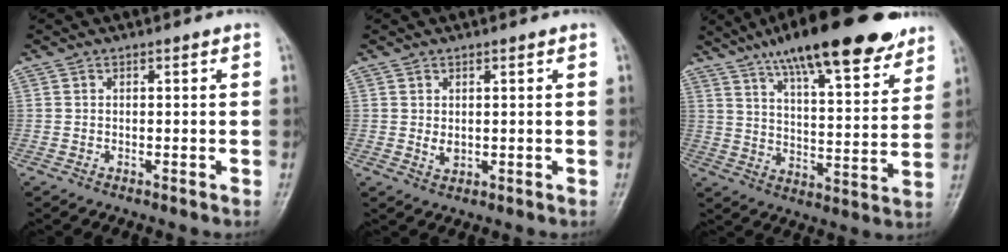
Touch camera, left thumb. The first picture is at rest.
{"total": 2.4, "force": [0.8, 1.4, 1.8], "torque": [-0.026, -0.009, 0.017]}
{"total": 23.1, "force": [16.4, 6.0, 15.1], "torque": [-0.203, -0.048, 0.252]}